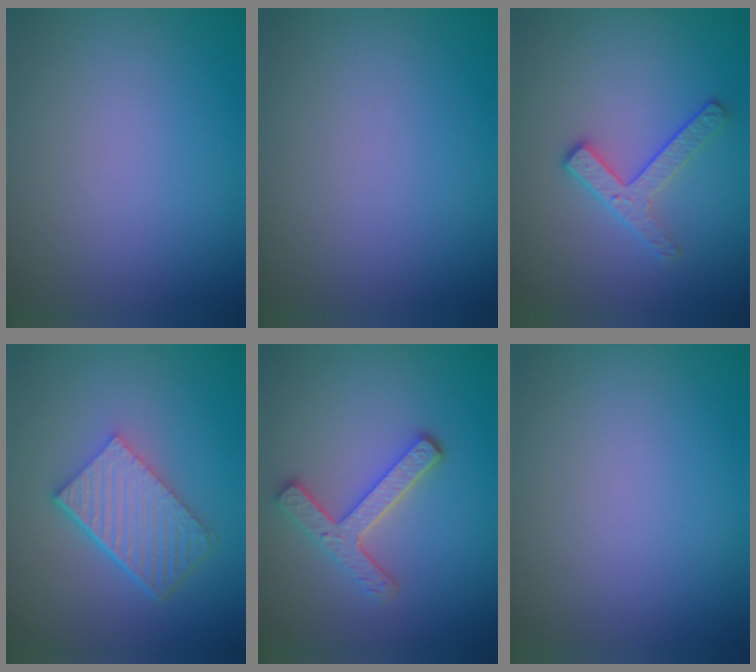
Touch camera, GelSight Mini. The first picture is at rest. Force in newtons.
{"total": 0.0}
{"total": 2.8, "press": 2.4, "slide": 1.4}
{"total": 6.2, "press": 4.2, "slide": 4.5}
{"total": 3.8, "press": 3.1, "slide": 2.2}
{"total": 0.0}